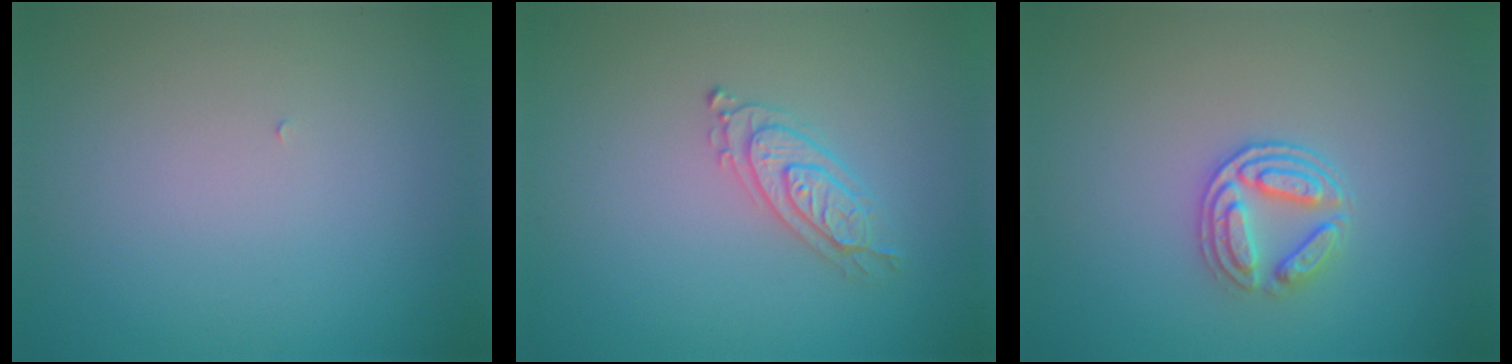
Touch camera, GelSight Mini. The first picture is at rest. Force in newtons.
{"total": 2.2, "press": 2.1, "slide": 0.4}
{"total": 3.0, "press": 2.7, "slide": 1.5}